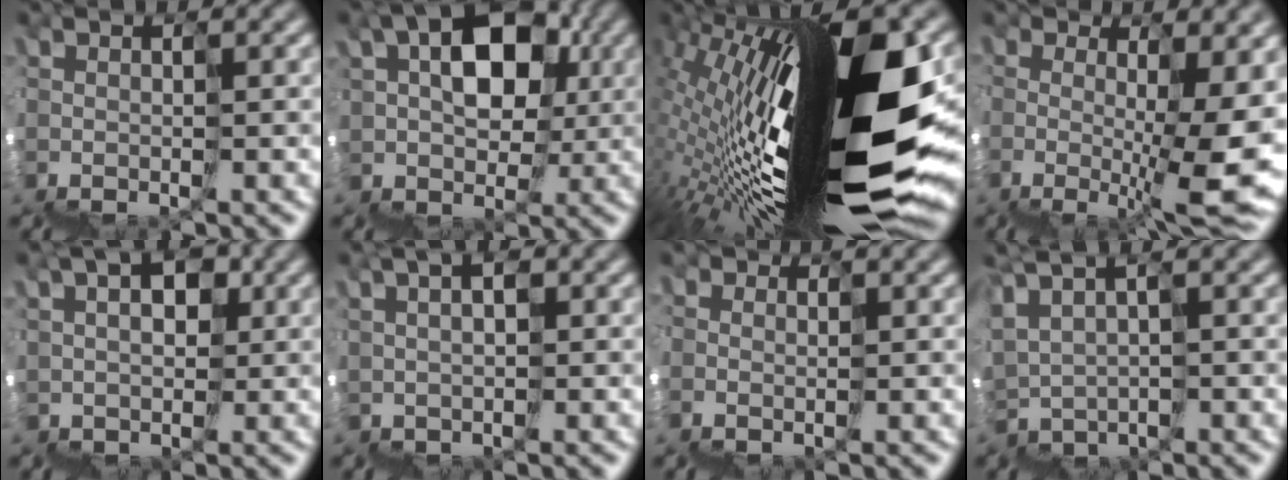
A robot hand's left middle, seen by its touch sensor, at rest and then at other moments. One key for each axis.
{"total": 9.2, "fx": 5.1, "fy": 6.4, "fz": 4.3, "tx": -0.020, "ty": 0.047, "tz": 0.083}
{"total": 13.5, "fx": 1.8, "fy": 2.8, "fz": 13.1, "tx": -0.210, "ty": 0.021, "tz": 0.027}
{"total": 6.8, "fx": 1.2, "fy": 1.6, "fz": 6.4, "tx": -0.096, "ty": 0.009, "tz": 0.034}
{"total": 4.5, "fx": 3.8, "fy": 2.3, "fz": 0.3, "tx": 0.017, "ty": 0.034, "tz": 0.060}
{"total": 2.9, "fx": 2.8, "fy": 0.3, "fz": -0.7, "tx": 0.019, "ty": 0.027, "tz": 0.045}
{"total": 1.8, "fx": -0.3, "fy": 1.7, "fz": -0.4, "tx": 0.018, "ty": 0.016, "tz": 0.001}
{"total": 2.5, "fx": 2.3, "fy": -0.2, "fz": -1.1, "tx": 0.008, "ty": 0.026, "tz": 0.036}